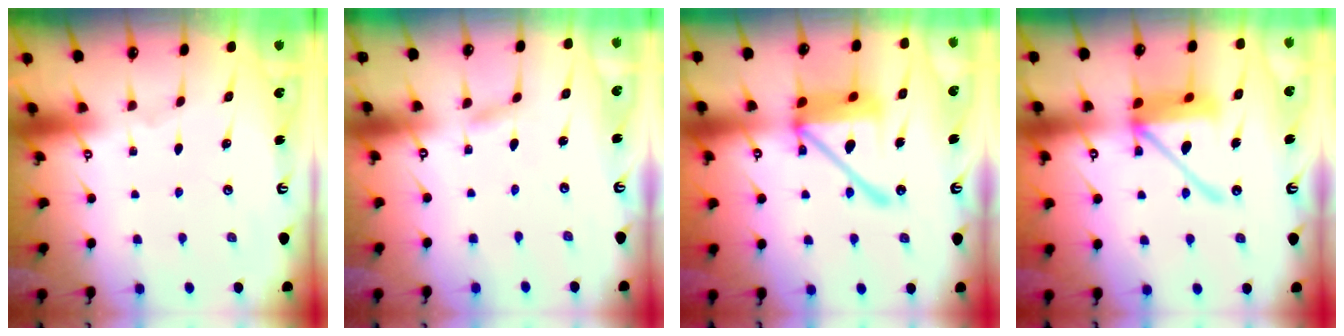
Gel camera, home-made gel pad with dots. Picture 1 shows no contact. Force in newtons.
{"total": 1.3, "press": 1.3, "slide": 0.1}
{"total": 17.7, "press": 17.5, "slide": 2.5}
{"total": 14.5, "press": 14.4, "slide": 1.9}